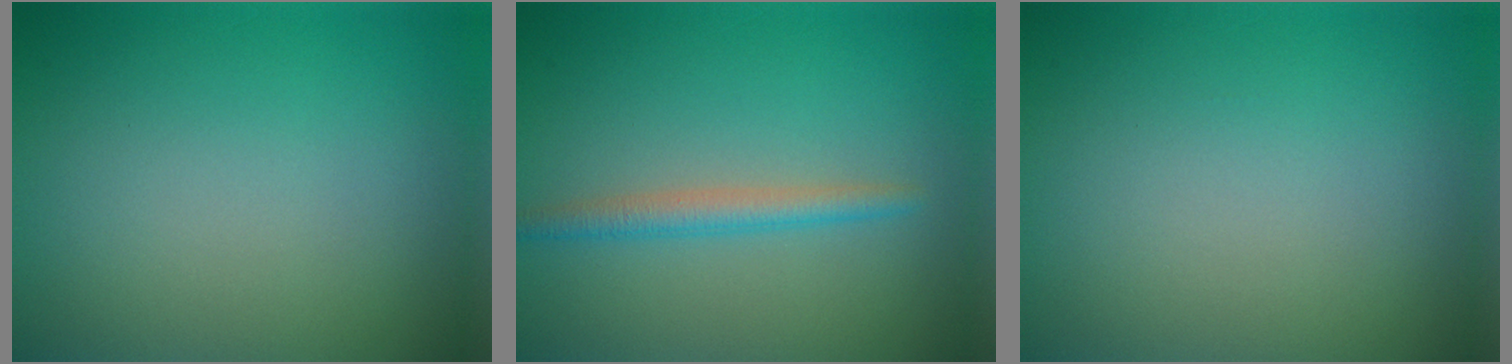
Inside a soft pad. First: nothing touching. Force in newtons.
{"total": 2.1, "press": 2.1, "slide": 0.1}
{"total": 0.0}